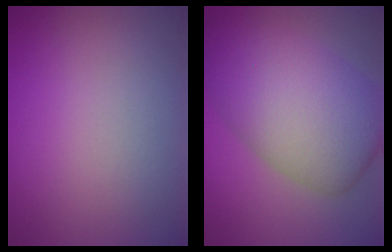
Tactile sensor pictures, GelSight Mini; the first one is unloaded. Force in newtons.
{"total": 9.8, "press": 9.8, "slide": 0.2}